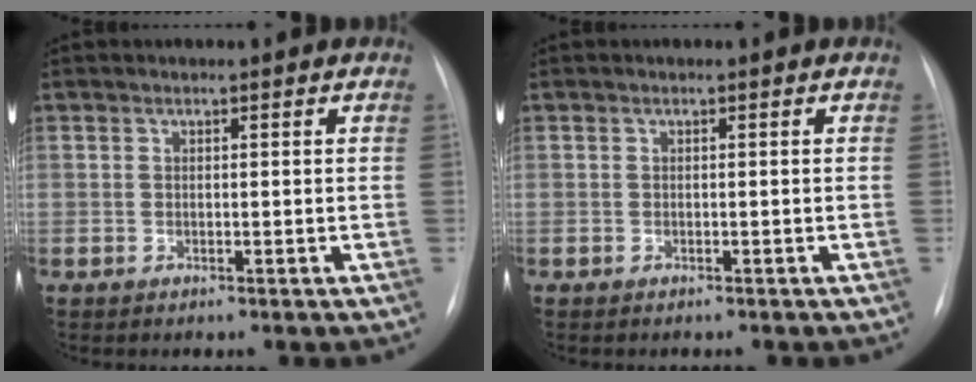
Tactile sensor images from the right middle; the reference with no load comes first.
{"total": 1.2, "force": [-1.0, 0.3, 0.5], "torque": [-0.008, -0.002, -0.012]}